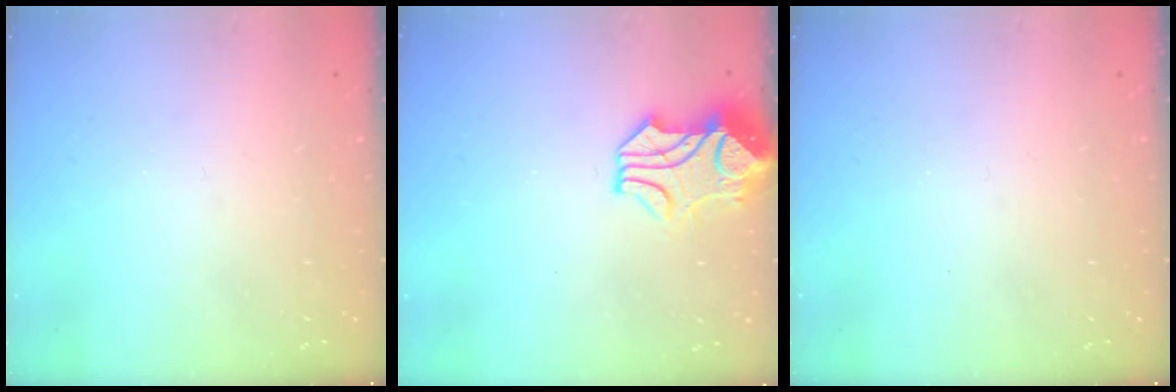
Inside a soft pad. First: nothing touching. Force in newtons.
{"total": 2.0, "press": 1.8, "slide": 1.0}
{"total": 0.0}